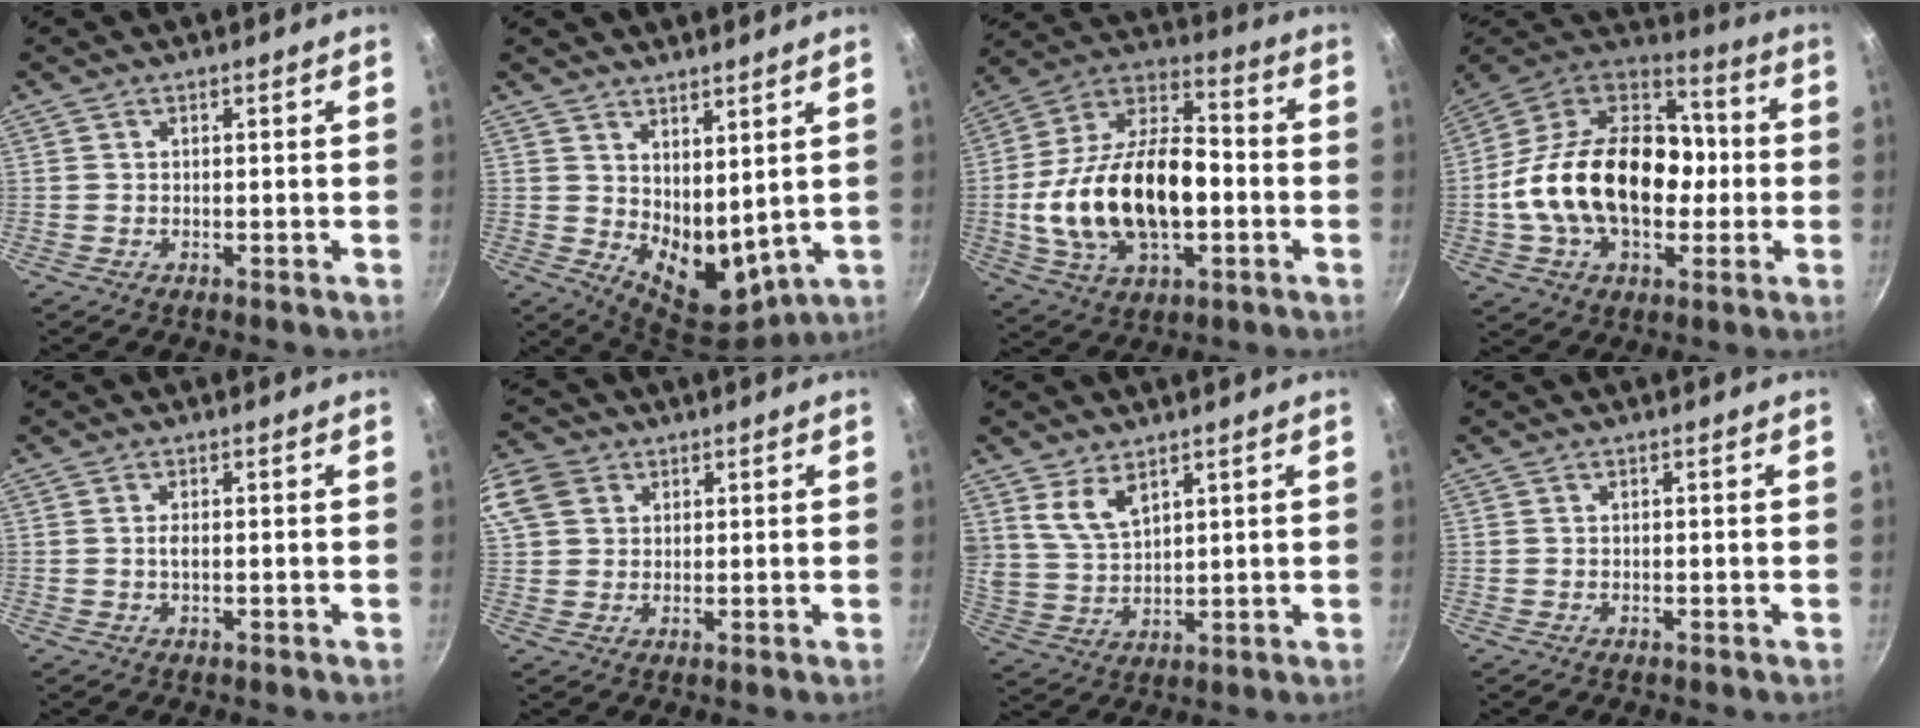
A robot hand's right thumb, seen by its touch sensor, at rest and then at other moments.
{"total": 10.9, "force": [4.2, 6.0, 8.1], "torque": [-0.095, -0.048, 0.089]}
{"total": 23.9, "force": [-3.2, 13.7, 19.4], "torque": [-0.339, 0.038, -0.055]}
{"total": 26.6, "force": [-2.2, 17.9, 19.5], "torque": [-0.303, 0.052, -0.046]}
{"total": 1.1, "force": [0.0, 0.4, 1.1], "torque": [-0.025, 0.000, -0.002]}
{"total": 13.4, "force": [5.0, 10.7, 6.3], "torque": [-0.150, 0.025, 0.091]}
{"total": 6.7, "force": [4.1, 3.4, 4.0], "torque": [-0.070, -0.027, 0.093]}
{"total": 0.0}